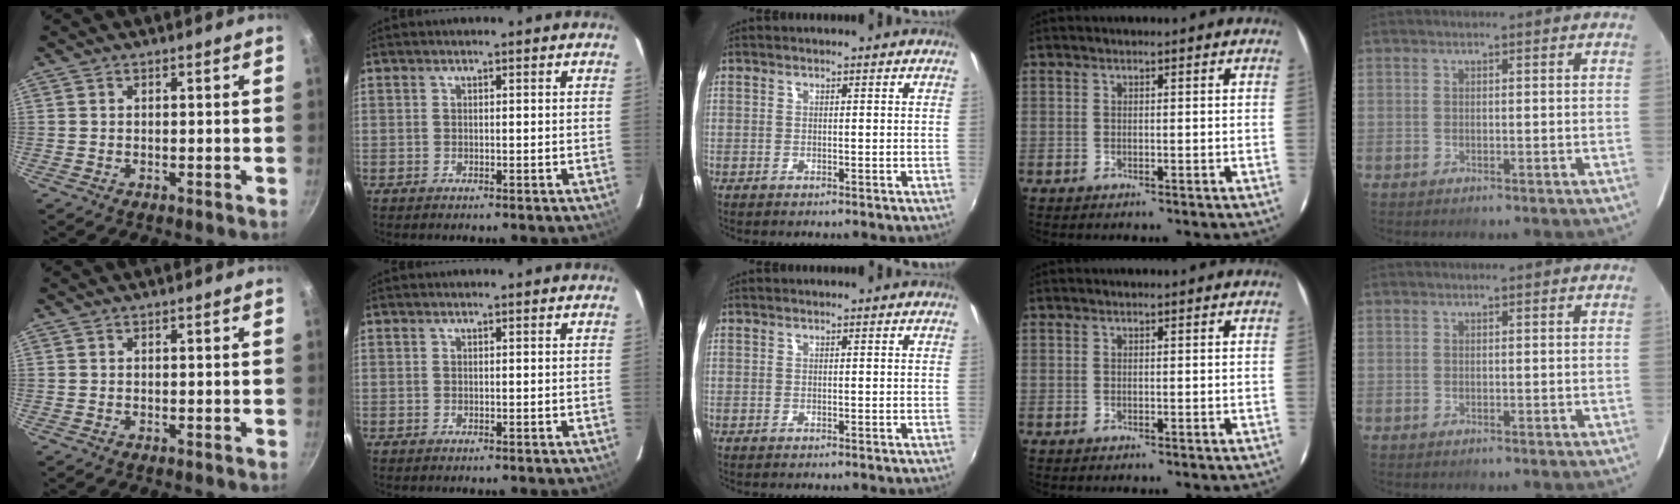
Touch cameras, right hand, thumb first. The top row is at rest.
{}